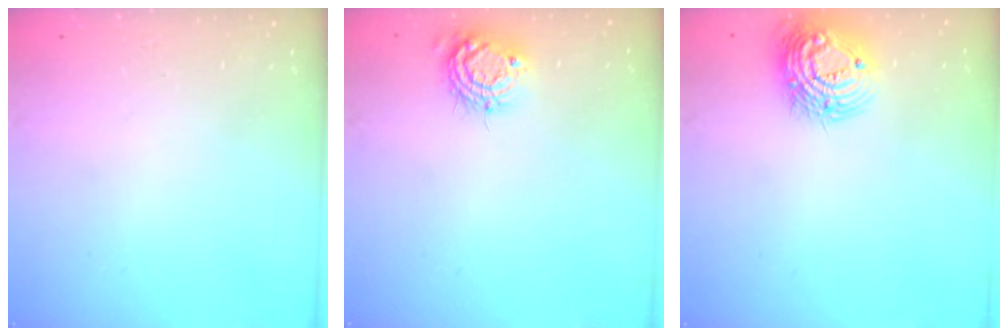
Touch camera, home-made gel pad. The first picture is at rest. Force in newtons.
{"total": 9.0, "press": 9.0, "slide": 0.5}
{"total": 13.9, "press": 13.9, "slide": 1.0}